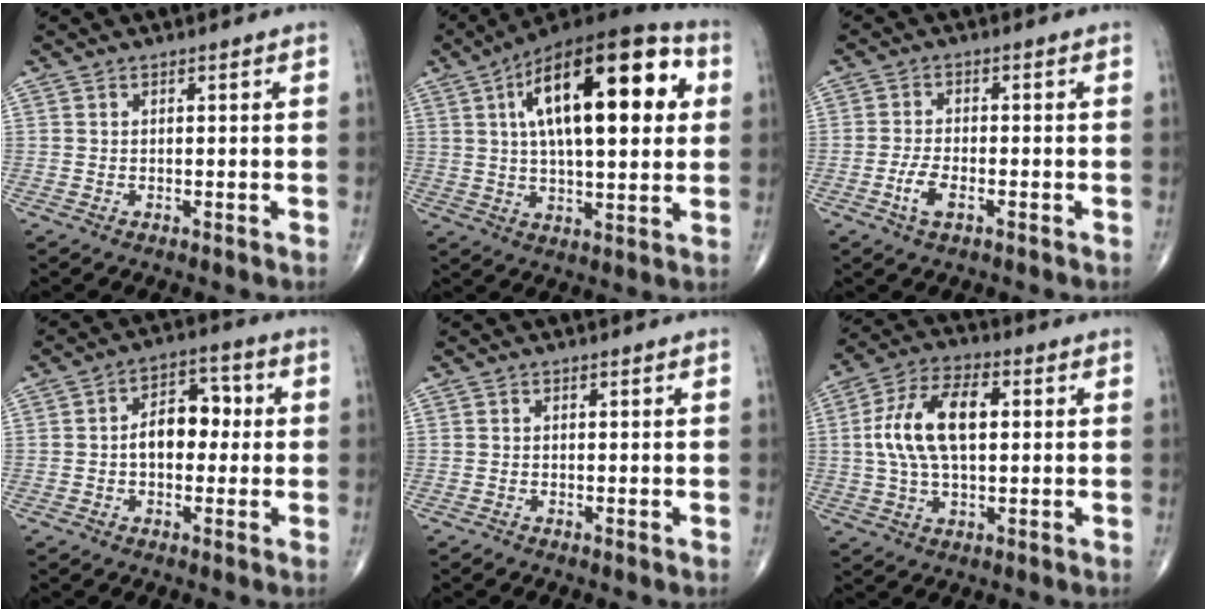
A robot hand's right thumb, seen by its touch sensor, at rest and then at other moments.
{"total": 25.4, "force": [6.7, 10.2, 22.3], "torque": [-0.339, 0.016, 0.094]}
{"total": 4.1, "force": [-1.8, 1.6, 3.3], "torque": [-0.072, 0.008, -0.033]}
{"total": 8.2, "force": [-0.1, 5.3, 6.2], "torque": [-0.069, 0.026, -0.011]}
{"total": 0.0}
{"total": 13.4, "force": [1.7, 6.9, 11.4], "torque": [-0.222, 0.020, 0.027]}